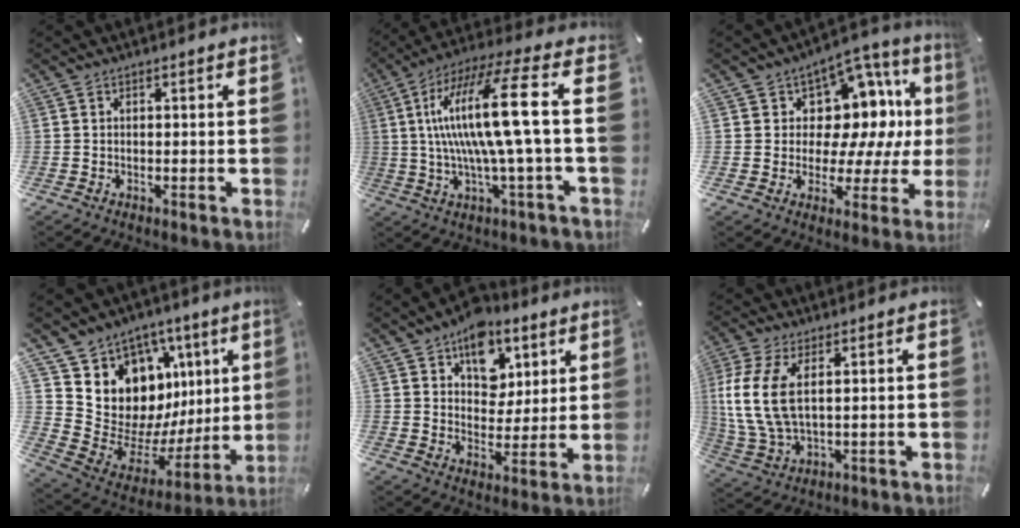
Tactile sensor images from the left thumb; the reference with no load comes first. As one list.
[{"total": 20.1, "force": [2.6, 2.1, 19.9], "torque": [-0.412, -0.015, 0.022]}, {"total": 12.4, "force": [3.7, 9.8, 6.6], "torque": [-0.085, -0.046, 0.070]}, {"total": 14.2, "force": [4.8, 12.5, 4.8], "torque": [-0.053, -0.083, 0.118]}, {"total": 11.6, "force": [6.8, 8.4, 4.0], "torque": [-0.053, -0.044, 0.124]}, {"total": 10.8, "force": [2.5, 5.7, 8.8], "torque": [-0.205, -0.007, 0.049]}]